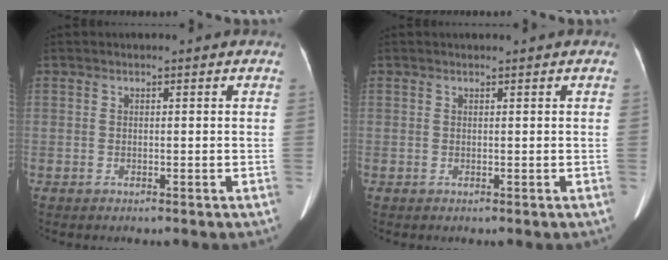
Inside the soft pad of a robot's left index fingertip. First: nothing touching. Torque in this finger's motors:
{"motor_torque": [0.10, -0.05, -0.11, 0.01]}